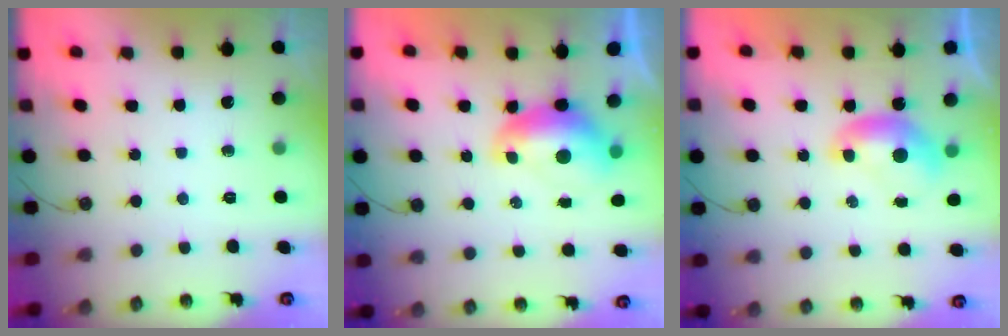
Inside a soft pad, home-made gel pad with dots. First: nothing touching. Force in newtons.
{"total": 1.7, "press": 1.6, "slide": 0.5}
{"total": 0.0}